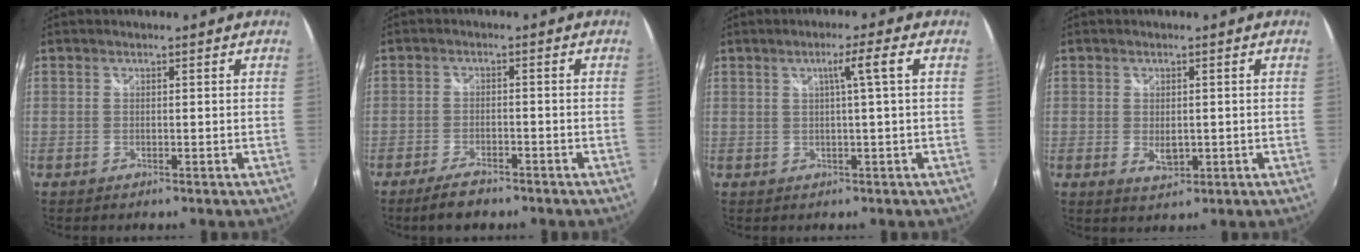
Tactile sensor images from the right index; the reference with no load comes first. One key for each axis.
{"total": 4.9, "fx": -3.9, "fy": 1.5, "fz": 2.6, "tx": -0.067, "ty": -0.005, "tz": -0.072}
{"total": 3.7, "fx": 0.8, "fy": -1.0, "fz": 3.5, "tx": -0.060, "ty": 0.002, "tz": 0.014}
{"total": 3.1, "fx": -0.4, "fy": 2.0, "fz": 2.3, "tx": -0.038, "ty": -0.006, "tz": -0.004}